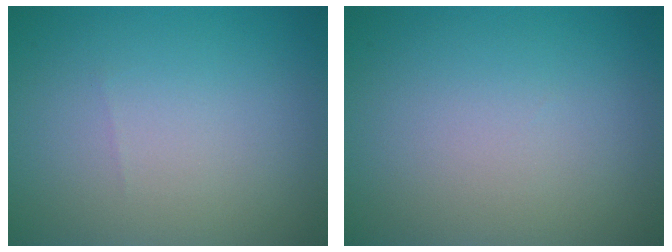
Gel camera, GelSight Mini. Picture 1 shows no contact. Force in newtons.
{"total": 0.0}